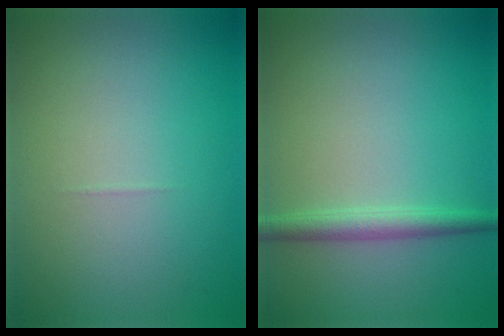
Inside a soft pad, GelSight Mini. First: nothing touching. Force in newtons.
{"total": 2.1, "press": 2.1, "slide": 0.0}